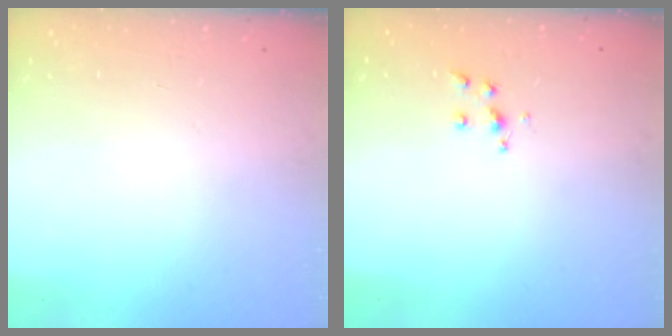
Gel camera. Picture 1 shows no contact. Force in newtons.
{"total": 6.1, "press": 6.1, "slide": 0.5}